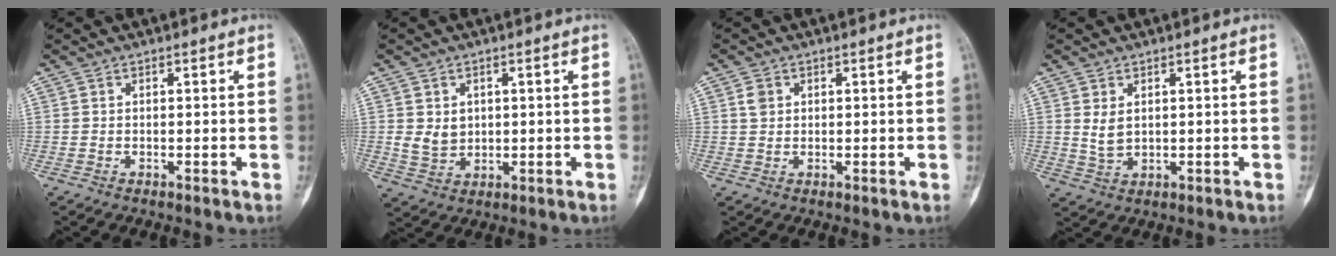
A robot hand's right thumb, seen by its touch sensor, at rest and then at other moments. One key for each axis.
{"total": 4.5, "fx": 0.7, "fy": 3.7, "fz": 2.4, "tx": -0.025, "ty": -0.008, "tz": 0.023}
{"total": 2.1, "fx": 0.7, "fy": 1.7, "fz": 1.0, "tx": -0.012, "ty": 0.000, "tz": 0.014}
{"total": 3.2, "fx": 0.9, "fy": 2.0, "fz": 2.3, "tx": -0.036, "ty": -0.008, "tz": 0.024}